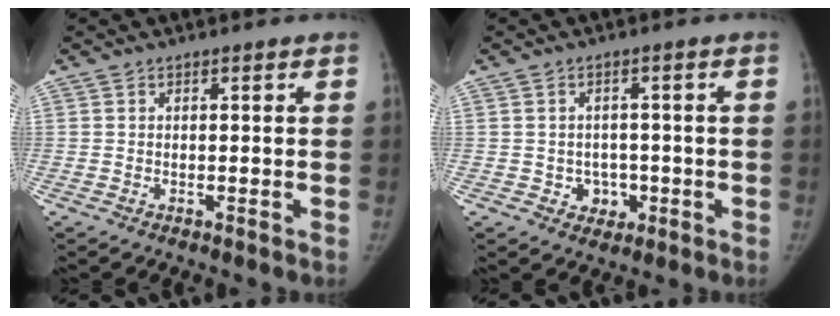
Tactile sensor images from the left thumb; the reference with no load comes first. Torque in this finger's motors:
{"motor_torque": [0.00, 0.00, 0.12, 0.14, 0.00]}